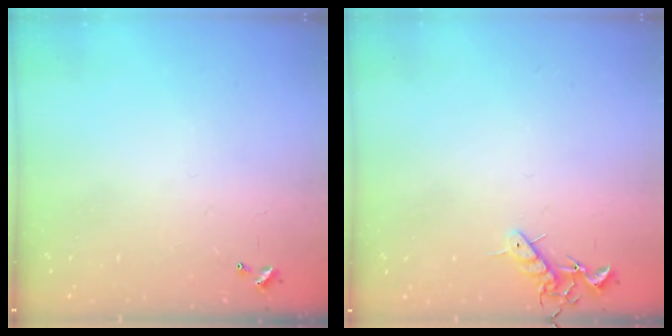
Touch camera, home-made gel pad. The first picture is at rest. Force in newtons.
{"total": 7.4, "press": 7.4, "slide": 0.9}